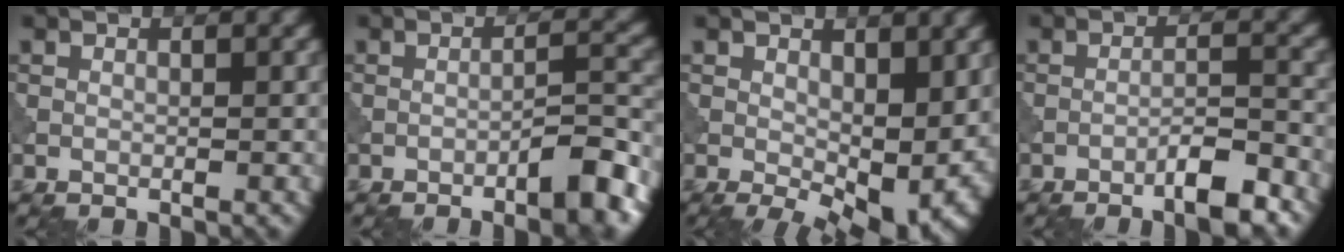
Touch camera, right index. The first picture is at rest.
{"total": 4.6, "force": [-2.7, 0.8, 3.6], "torque": [-0.053, 0.012, -0.045]}
{"total": 8.1, "force": [-0.1, 4.5, 6.8], "torque": [-0.093, -0.023, 0.013]}
{"total": 4.1, "force": [-2.7, 0.6, 3.0], "torque": [-0.048, 0.010, -0.049]}